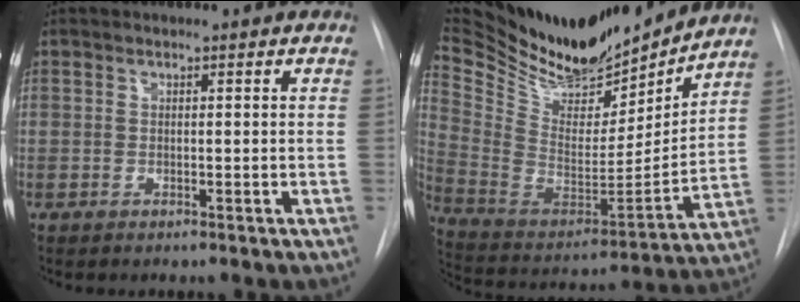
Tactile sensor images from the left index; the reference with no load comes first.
{"total": 27.6, "force": [24.3, 7.0, 11.1], "torque": [-0.221, -0.025, 0.388]}